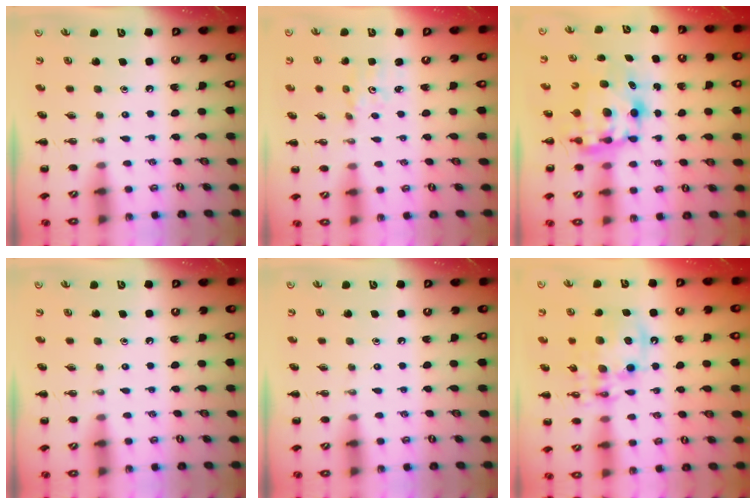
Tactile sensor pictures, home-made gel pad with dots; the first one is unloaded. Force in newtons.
{"total": 1.6, "press": 1.6, "slide": 0.4}
{"total": 7.8, "press": 7.7, "slide": 1.6}
{"total": 0.0}
{"total": 0.0}
{"total": 13.5, "press": 13.2, "slide": 2.8}